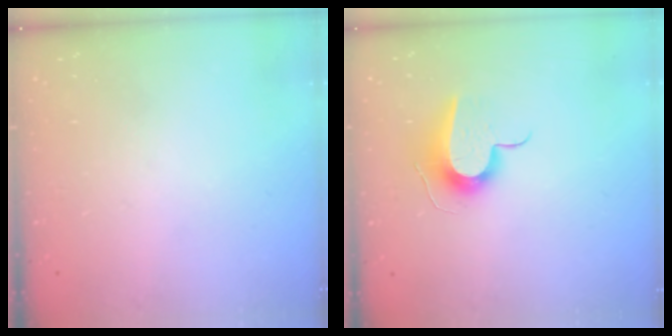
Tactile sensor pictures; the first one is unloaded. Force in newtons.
{"total": 11.1, "press": 11.0, "slide": 0.5}